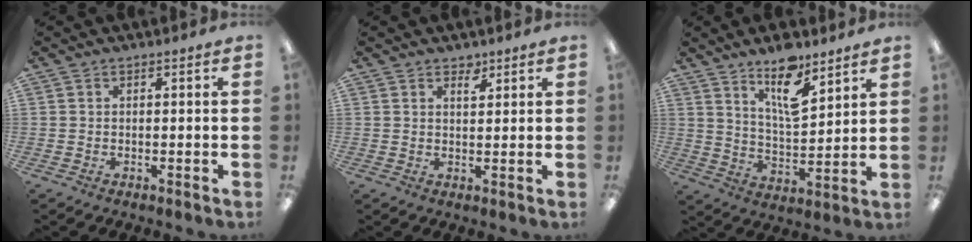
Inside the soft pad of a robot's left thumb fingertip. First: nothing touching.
{"total": 2.7, "force": [2.2, 1.2, 1.0], "torque": [0.000, -0.016, 0.035]}
{"total": 12.6, "force": [8.9, 4.5, 7.7], "torque": [-0.113, -0.054, 0.152]}